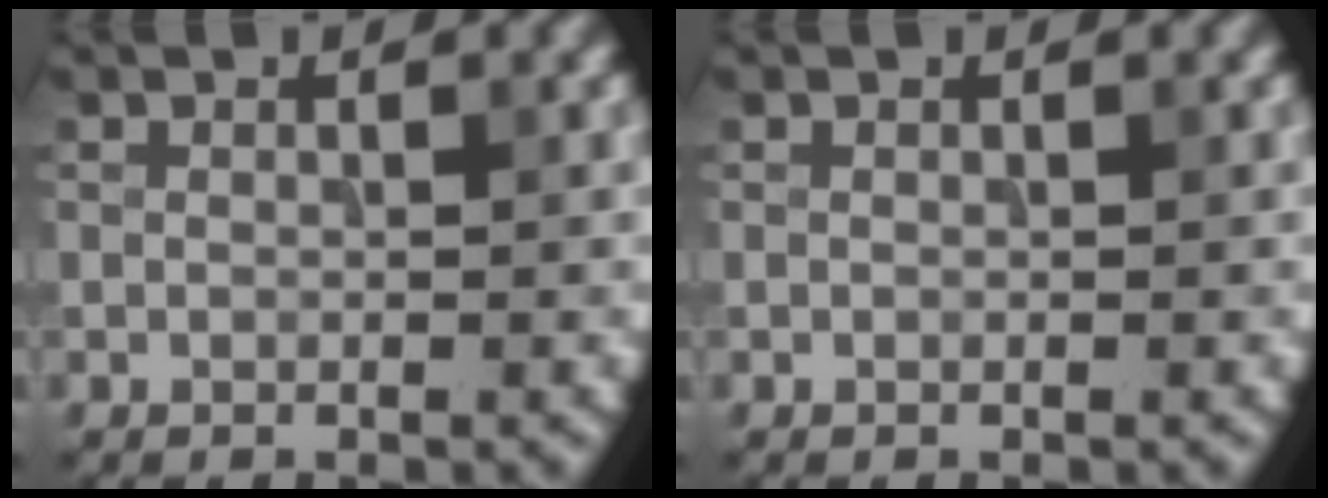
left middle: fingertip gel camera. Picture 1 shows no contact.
{"total": 0.0}